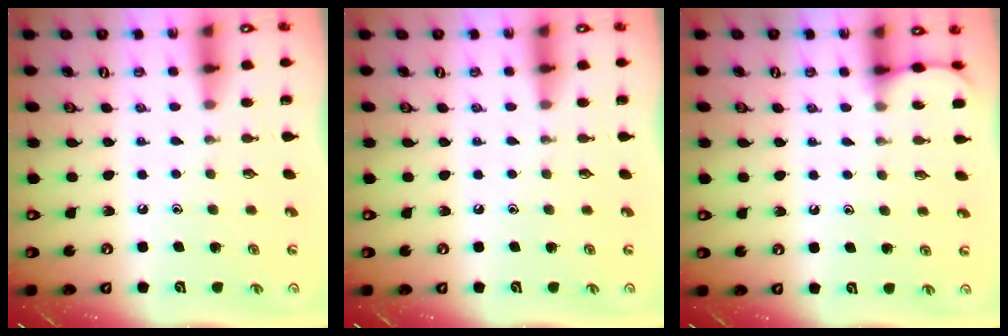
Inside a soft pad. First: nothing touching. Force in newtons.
{"total": 0.0}
{"total": 3.5, "press": 3.5, "slide": 0.4}